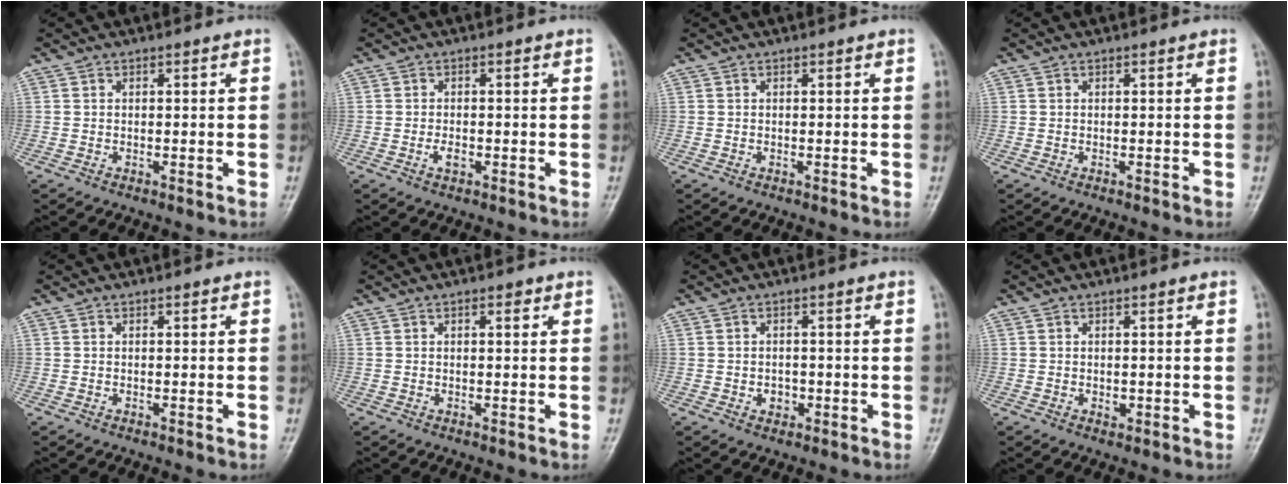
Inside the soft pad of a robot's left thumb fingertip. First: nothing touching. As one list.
[{"total": 1.7, "force": [-0.6, 1.0, 1.3], "torque": [-0.022, 0.000, -0.012]}, {"total": 0.0}, {"total": 0.0}, {"total": 0.0}, {"total": 1.4, "force": [0.7, 0.6, 1.1], "torque": [-0.012, 0.000, 0.008]}, {"total": 2.2, "force": [-0.6, 1.8, 1.1], "torque": [-0.005, 0.003, -0.005]}, {"total": 1.1, "force": [0.0, 0.8, 0.7], "torque": [-0.007, -0.001, 0.001]}]